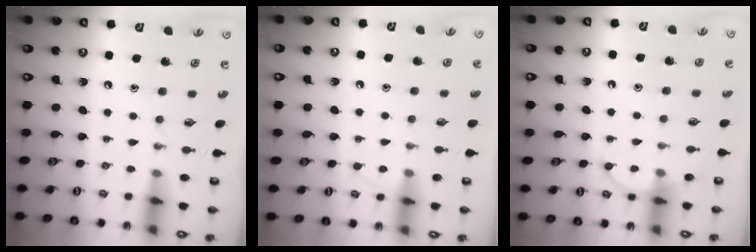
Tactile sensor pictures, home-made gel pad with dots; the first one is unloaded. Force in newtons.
{"total": 5.8, "press": 5.8, "slide": 0.6}
{"total": 6.0, "press": 6.0, "slide": 0.6}